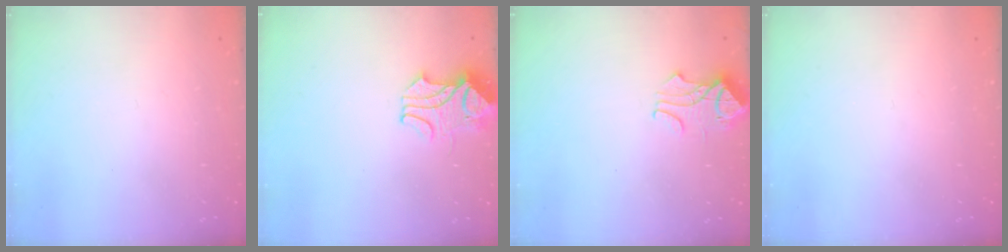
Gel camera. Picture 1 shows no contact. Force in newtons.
{"total": 2.4, "press": 2.3, "slide": 0.8}
{"total": 0.6, "press": 0.6, "slide": 0.2}
{"total": 0.0}